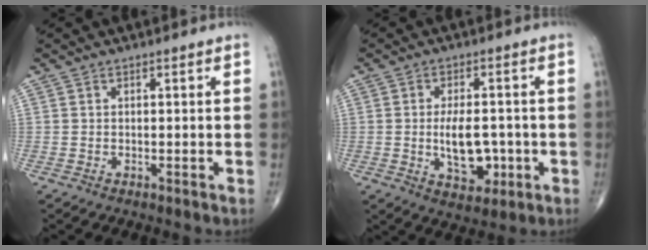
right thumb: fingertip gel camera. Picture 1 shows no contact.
{"total": 8.8, "force": [-1.3, 5.0, 7.1], "torque": [-0.093, 0.005, -0.010]}